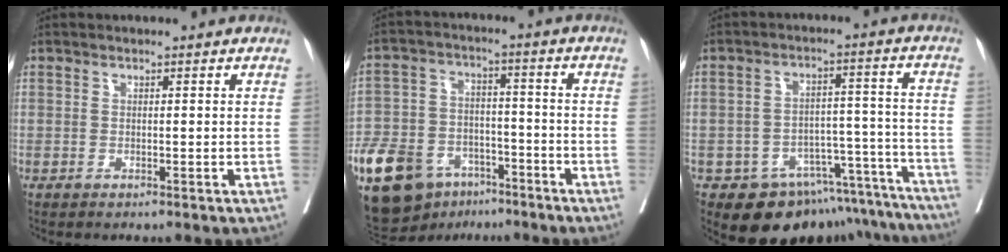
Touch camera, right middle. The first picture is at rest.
{"total": 18.8, "force": [-11.8, 10.9, 9.9], "torque": [-0.229, 0.004, -0.200]}
{"total": 15.0, "force": [-12.7, 7.2, 3.2], "torque": [-0.009, 0.062, -0.159]}